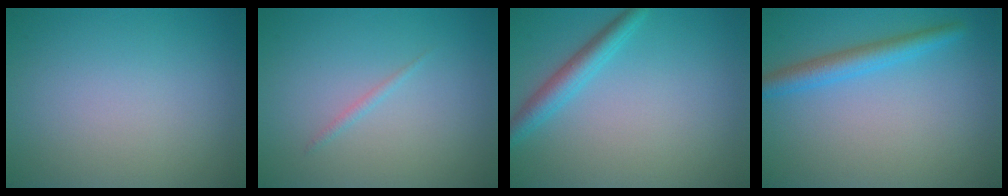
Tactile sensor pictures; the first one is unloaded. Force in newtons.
{"total": 0.6, "press": 0.6, "slide": 0.0}
{"total": 2.7, "press": 2.7, "slide": 0.0}
{"total": 3.0, "press": 3.0, "slide": 0.2}